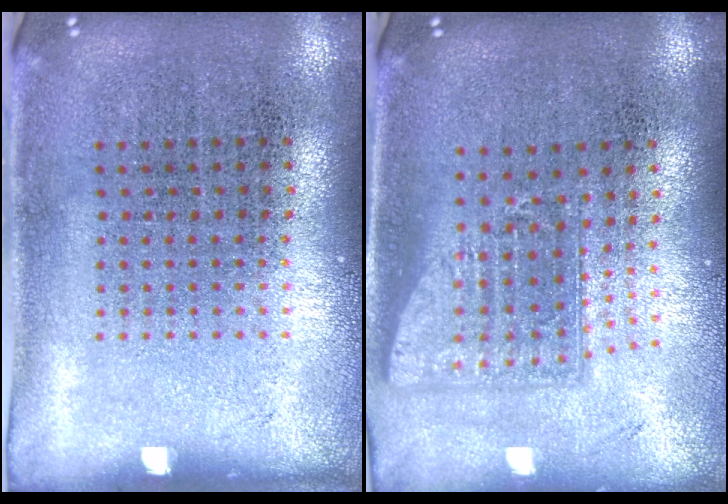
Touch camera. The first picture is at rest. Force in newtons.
{"total": 1.6, "press": 1.2, "slide": 1.0}